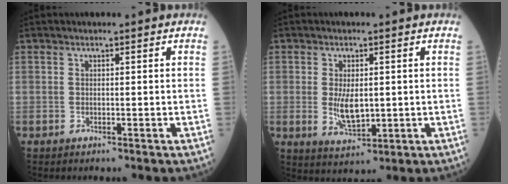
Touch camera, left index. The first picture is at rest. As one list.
[{"total": 5.2, "force": [-0.1, 2.3, 4.7], "torque": [-0.093, -0.013, 0.005]}]